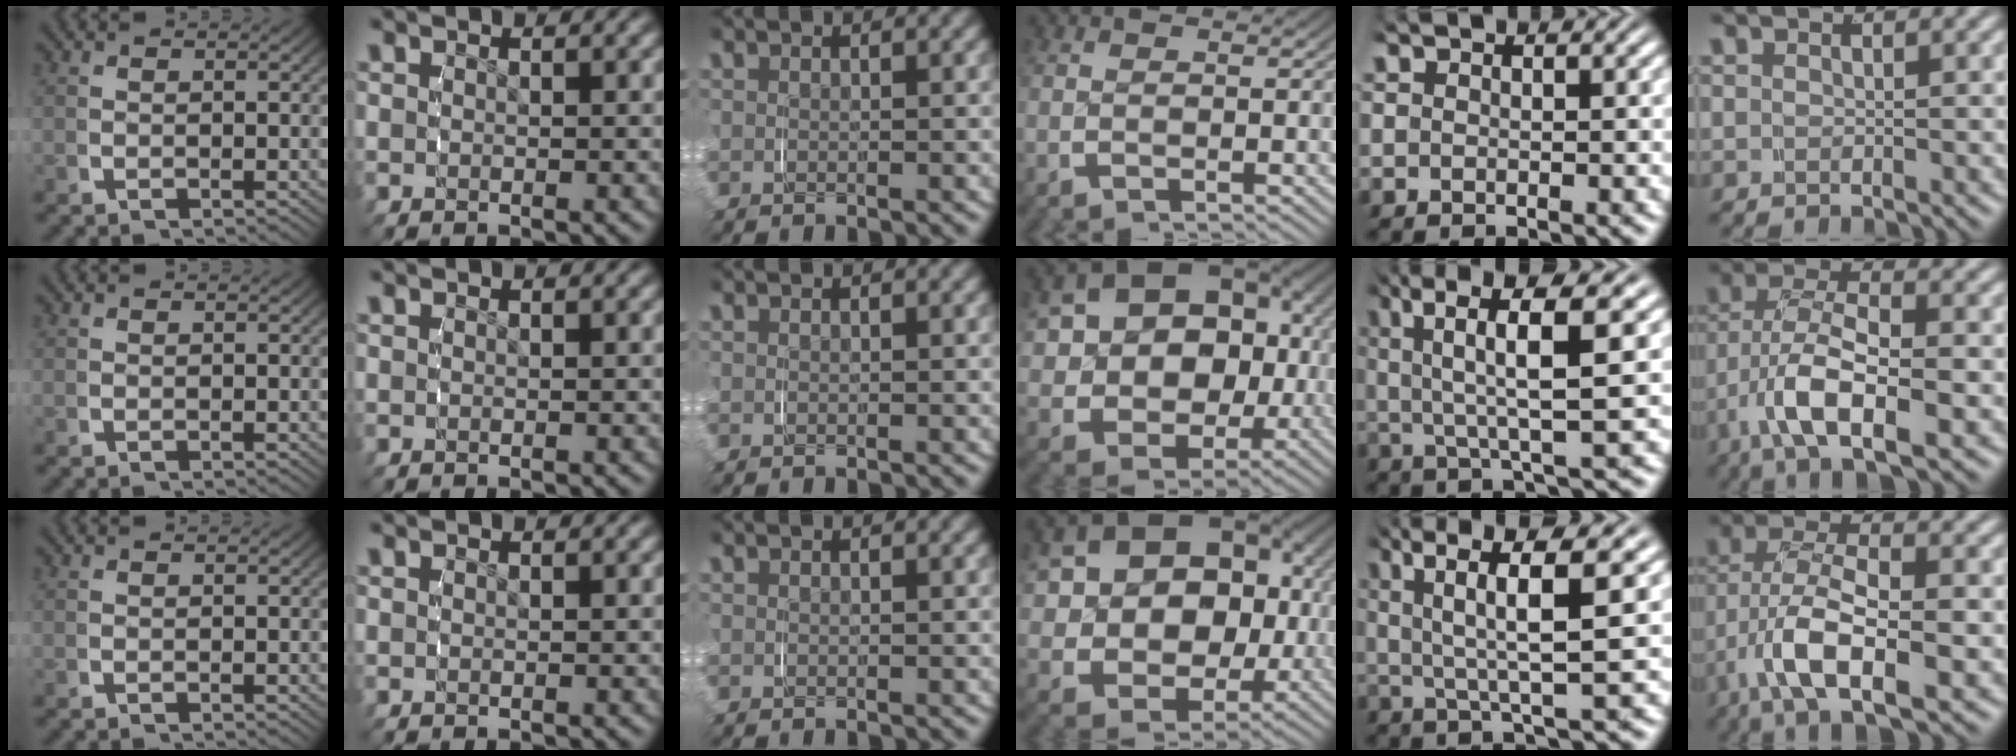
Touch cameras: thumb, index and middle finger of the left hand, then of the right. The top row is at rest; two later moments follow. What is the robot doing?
{"motion": "grasp_and_lifting", "object": "shirt"}